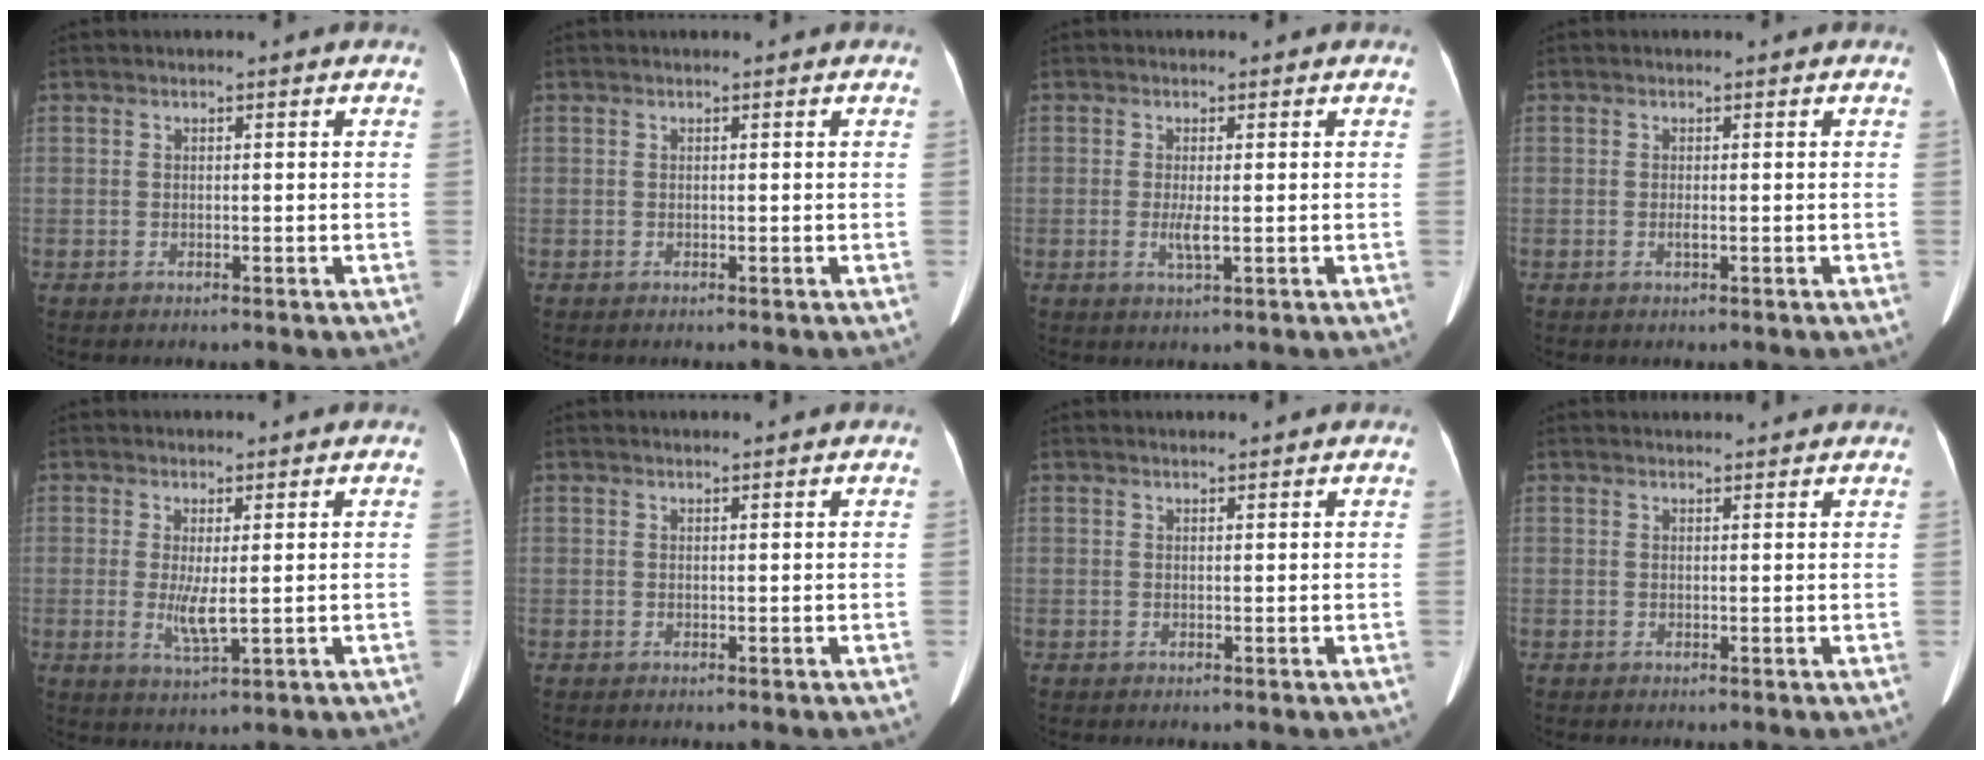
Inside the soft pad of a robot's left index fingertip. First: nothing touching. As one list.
[{"total": 1.3, "force": [1.3, 0.1, 0.4], "torque": [-0.008, 0.019, 0.019]}, {"total": 2.2, "force": [-0.2, 0.3, 2.2], "torque": [-0.047, -0.005, 0.000]}, {"total": 0.6, "force": [-0.1, 0.0, 0.6], "torque": [-0.015, -0.002, -0.001]}, {"total": 3.6, "force": [0.2, 0.5, 3.6], "torque": [-0.072, -0.011, 0.011]}, {"total": 1.5, "force": [1.4, 0.1, 0.2], "torque": [-0.008, 0.011, 0.023]}, {"total": 2.2, "force": [2.1, 0.1, 0.4], "torque": [-0.010, 0.013, 0.029]}, {"total": 5.2, "force": [5.0, 0.8, 1.1], "torque": [-0.013, 0.028, 0.058]}]